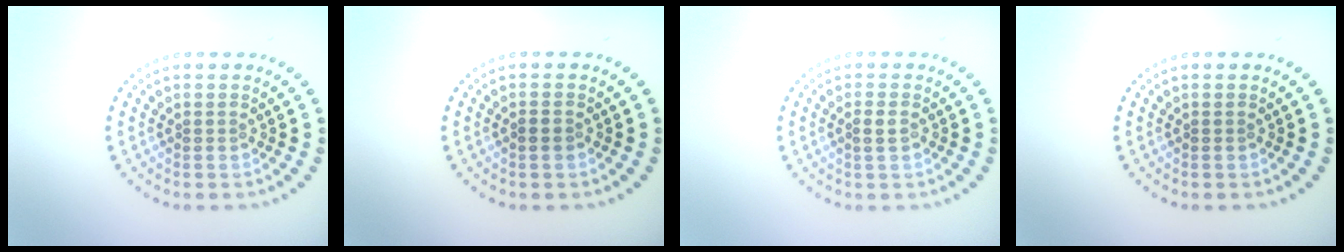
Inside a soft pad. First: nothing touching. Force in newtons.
{"total": 0.9, "press": 0.8, "slide": 0.3}
{"total": 1.2, "press": 1.2, "slide": 0.3}
{"total": 0.0}